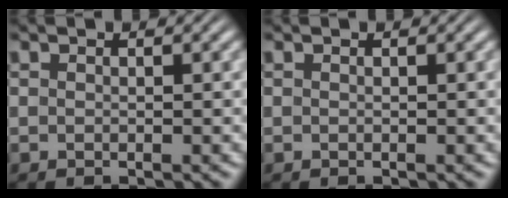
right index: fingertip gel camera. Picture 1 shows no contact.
{"total": 0.0}